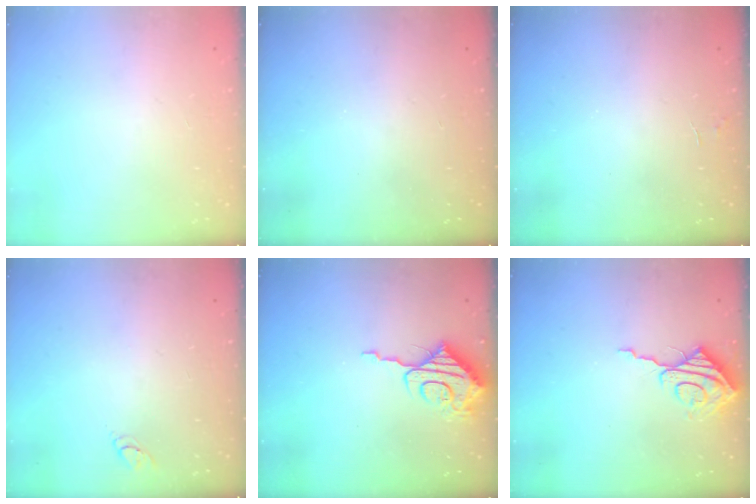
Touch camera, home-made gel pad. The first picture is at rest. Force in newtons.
{"total": 0.0}
{"total": 2.2, "press": 2.2, "slide": 0.2}
{"total": 3.0, "press": 3.0, "slide": 0.3}
{"total": 10.2, "press": 10.2, "slide": 0.8}
{"total": 9.1, "press": 9.1, "slide": 0.6}